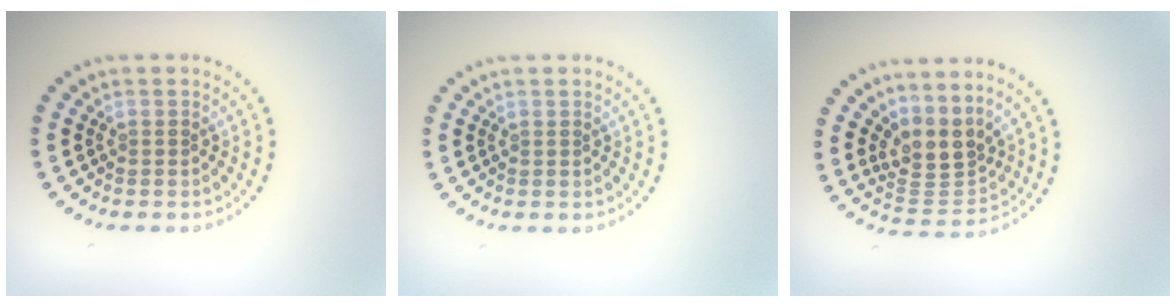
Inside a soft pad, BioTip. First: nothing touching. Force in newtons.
{"total": 0.0}
{"total": 3.6, "press": 2.6, "slide": 2.5}